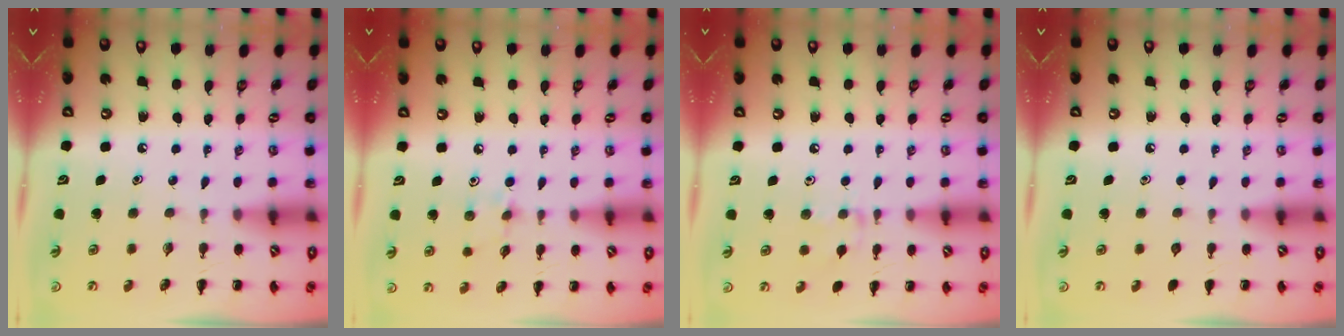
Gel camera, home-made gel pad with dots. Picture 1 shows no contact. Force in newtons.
{"total": 5.5, "press": 5.2, "slide": 1.5}
{"total": 4.4, "press": 4.2, "slide": 1.4}
{"total": 0.0}